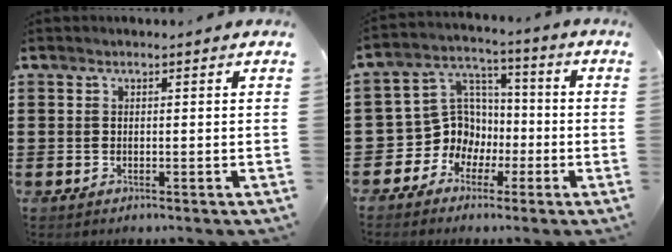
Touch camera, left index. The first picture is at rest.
{"total": 8.4, "force": [-1.9, 7.9, 1.8], "torque": [-0.078, 0.003, -0.035]}